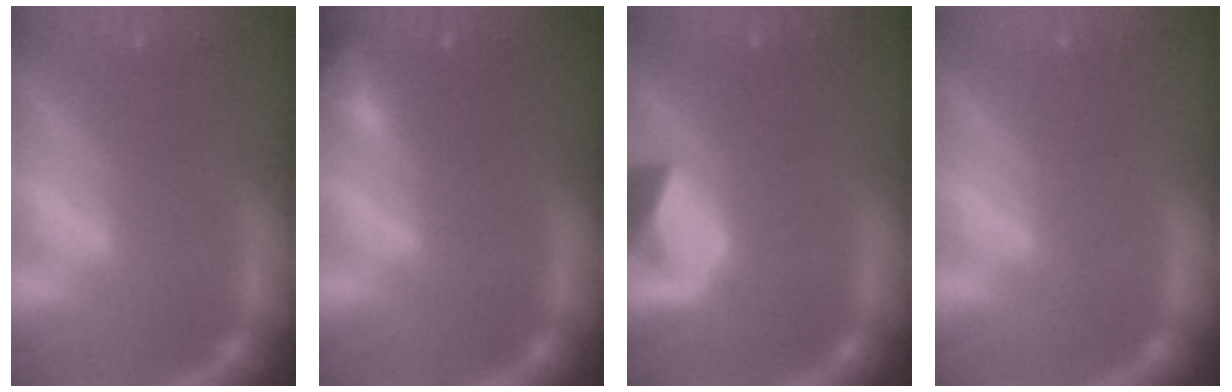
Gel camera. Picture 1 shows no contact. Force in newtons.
{"total": 2.4}
{"total": 4.9}
{"total": 0.0}